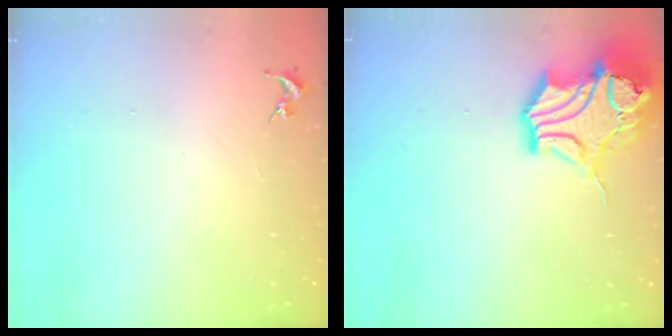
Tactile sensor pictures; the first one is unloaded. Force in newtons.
{"total": 19.8, "press": 19.6, "slide": 2.6}